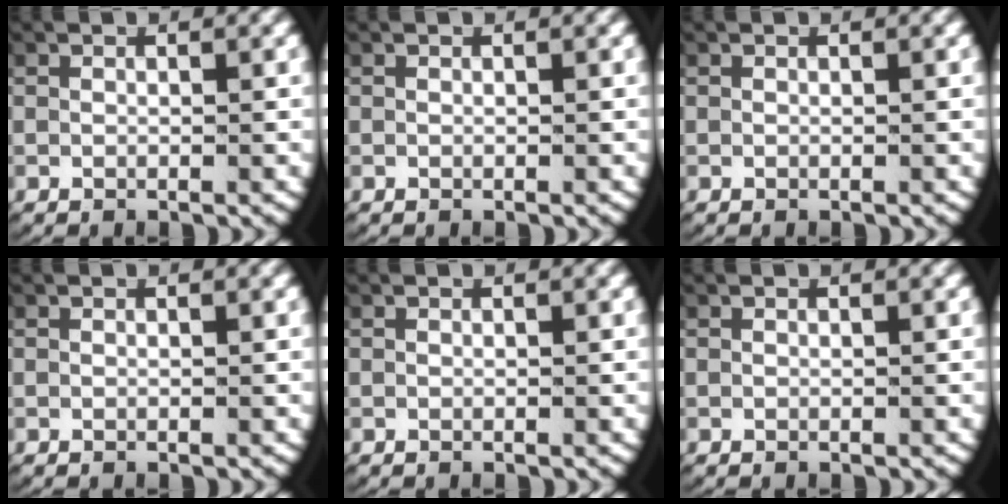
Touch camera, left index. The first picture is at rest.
{"total": 0.0}
{"total": 0.0}
{"total": 0.0}
{"total": 0.0}
{"total": 0.0}